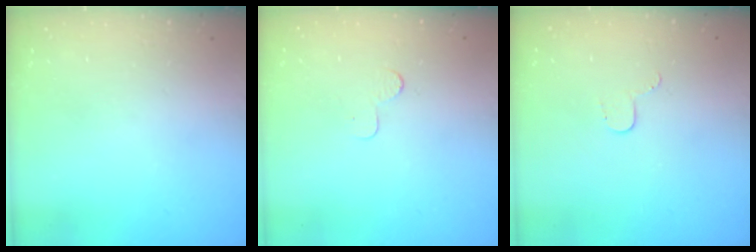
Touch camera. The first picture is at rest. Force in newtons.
{"total": 2.3, "press": 2.3, "slide": 0.2}
{"total": 3.5, "press": 3.5, "slide": 0.4}